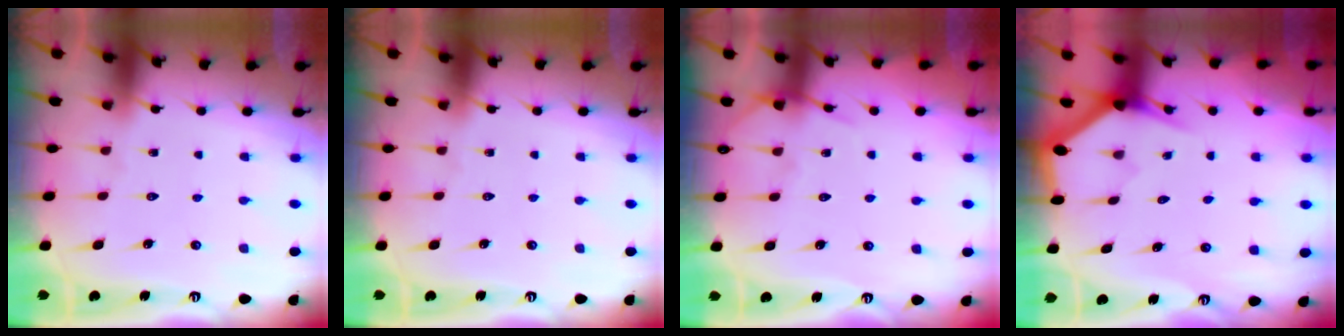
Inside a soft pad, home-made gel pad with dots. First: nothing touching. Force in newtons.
{"total": 0.0}
{"total": 5.8, "press": 5.8, "slide": 0.7}
{"total": 3.0, "press": 3.0, "slide": 0.1}